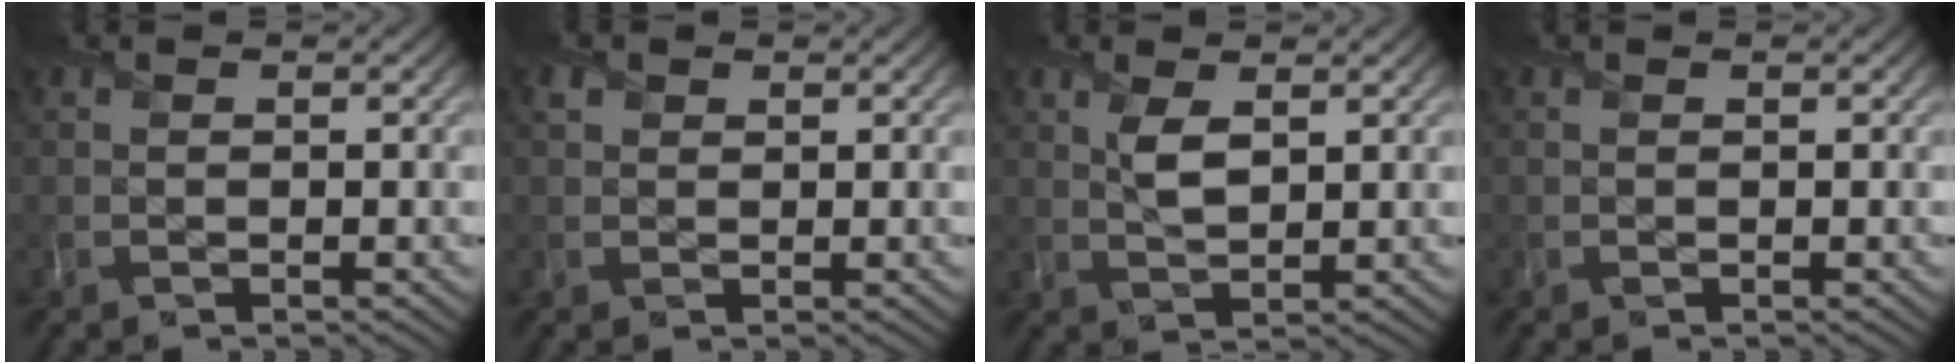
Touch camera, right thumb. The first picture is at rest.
{"total": 1.0, "force": [0.6, 0.8, 0.0], "torque": [0.000, 0.001, 0.013]}
{"total": 2.9, "force": [1.3, 1.3, 2.3], "torque": [-0.051, -0.002, 0.030]}
{"total": 0.0}